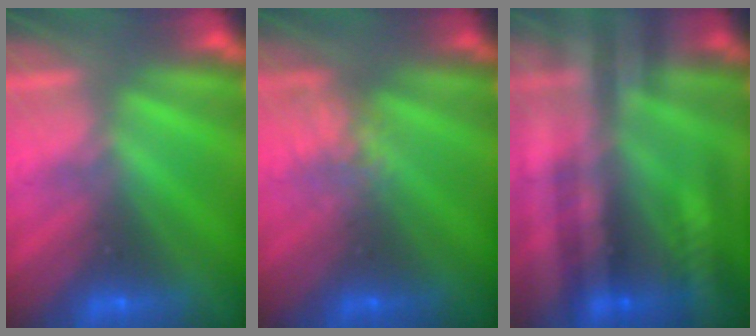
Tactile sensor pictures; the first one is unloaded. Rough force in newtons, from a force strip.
{"total": 2.2}
{"total": 2.6}